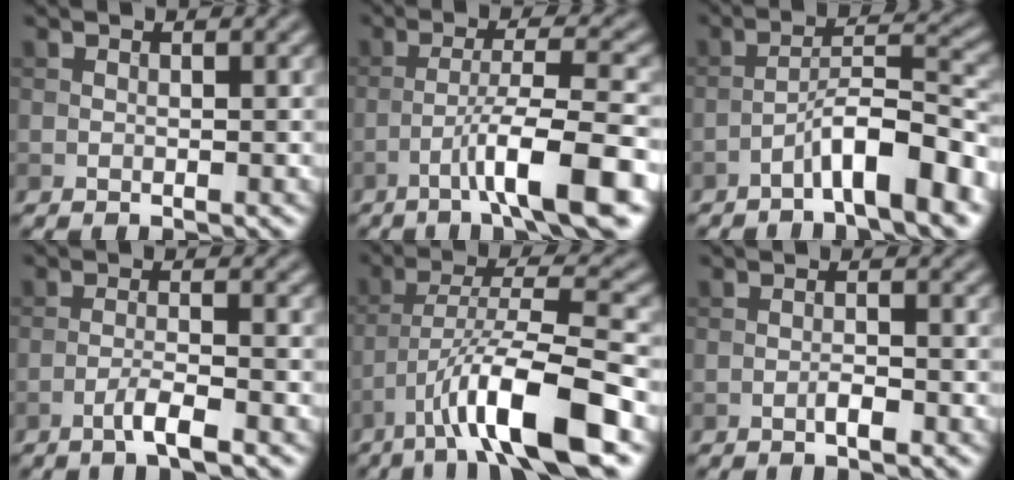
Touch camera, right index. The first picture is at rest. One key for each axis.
{"total": 8.1, "fx": -3.9, "fy": 0.9, "fz": 7.0, "tx": -0.108, "ty": 0.017, "tz": -0.065}
{"total": 6.9, "fx": -3.9, "fy": 1.0, "fz": 5.5, "tx": -0.091, "ty": 0.021, "tz": -0.068}
{"total": 2.7, "fx": -1.6, "fy": 0.3, "fz": 2.2, "tx": -0.040, "ty": 0.008, "tz": -0.035}
{"total": 10.0, "fx": -5.6, "fy": 1.6, "fz": 8.1, "tx": -0.133, "ty": 0.014, "tz": -0.099}
{"total": 1.4, "fx": -0.7, "fy": 0.2, "fz": 1.2, "tx": -0.020, "ty": 0.002, "tz": -0.014}